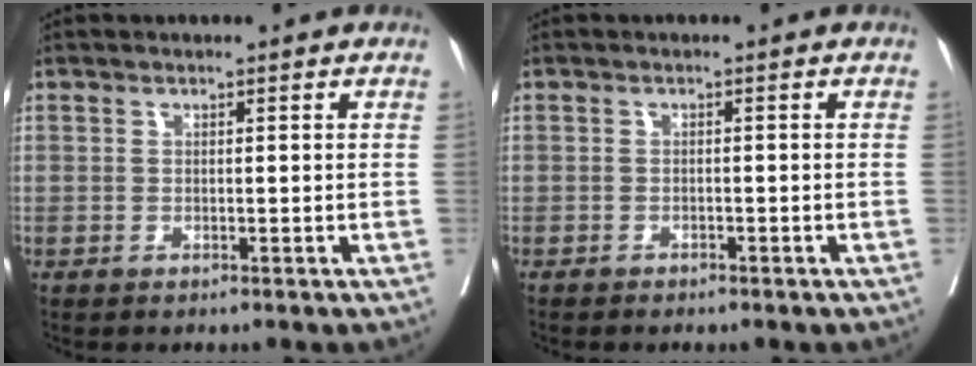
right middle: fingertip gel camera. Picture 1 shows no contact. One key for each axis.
{"total": 2.3, "fx": -1.9, "fy": 0.9, "fz": 1.0, "tx": -0.016, "ty": -0.002, "tz": -0.019}